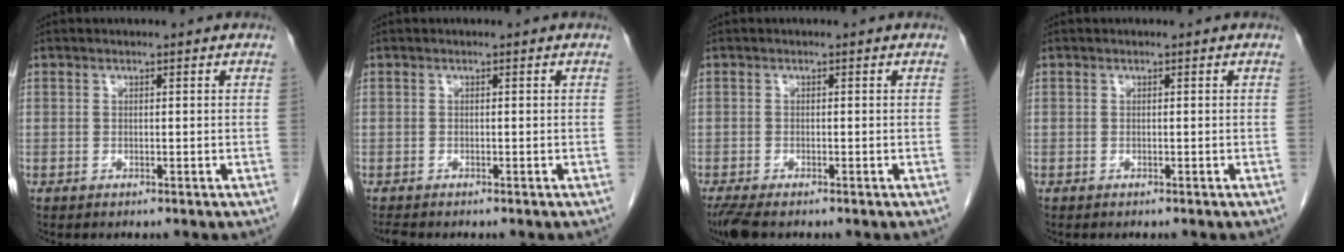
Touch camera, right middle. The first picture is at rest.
{"total": 0.8, "force": [-0.8, 0.0, 0.2], "torque": [-0.010, -0.005, -0.015]}
{"total": 3.6, "force": [-2.8, 0.9, 2.2], "torque": [-0.047, -0.013, -0.048]}
{"total": 0.0}